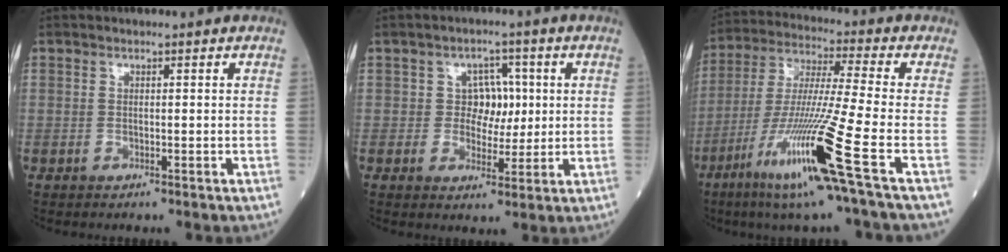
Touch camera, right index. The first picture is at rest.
{"total": 4.7, "force": [0.6, 3.9, 2.5], "torque": [-0.023, 0.010, 0.010]}
{"total": 17.0, "force": [-7.8, -1.9, 15.0], "torque": [-0.316, -0.040, -0.151]}